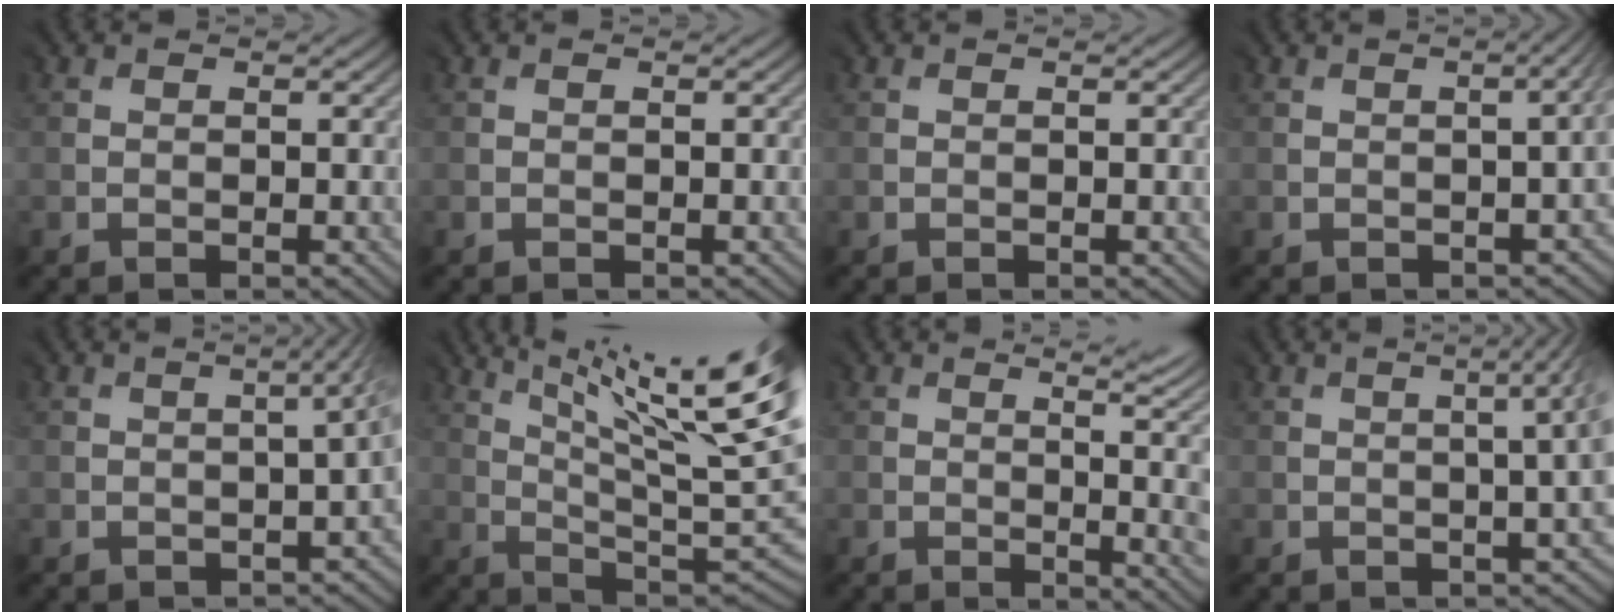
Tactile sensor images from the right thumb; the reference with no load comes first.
{"total": 0.0}
{"total": 0.0}
{"total": 2.8, "force": [-0.4, 1.1, 2.6], "torque": [-0.011, 0.000, 0.000]}
{"total": 4.6, "force": [-0.4, 1.8, 4.3], "torque": [-0.022, 0.007, -0.005]}
{"total": 17.7, "force": [8.7, 4.5, 14.8], "torque": [-0.195, 0.021, 0.133]}
{"total": 9.5, "force": [0.7, 4.2, 8.5], "torque": [-0.068, 0.030, 0.014]}
{"total": 6.4, "force": [0.1, 2.3, 5.9], "torque": [-0.037, 0.019, -0.010]}